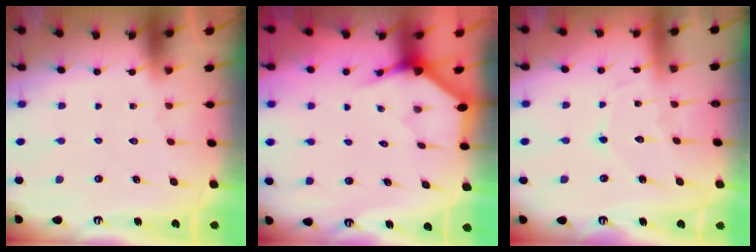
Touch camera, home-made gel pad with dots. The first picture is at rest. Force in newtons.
{"total": 3.4, "press": 3.4, "slide": 0.3}
{"total": 5.9, "press": 5.9, "slide": 0.5}